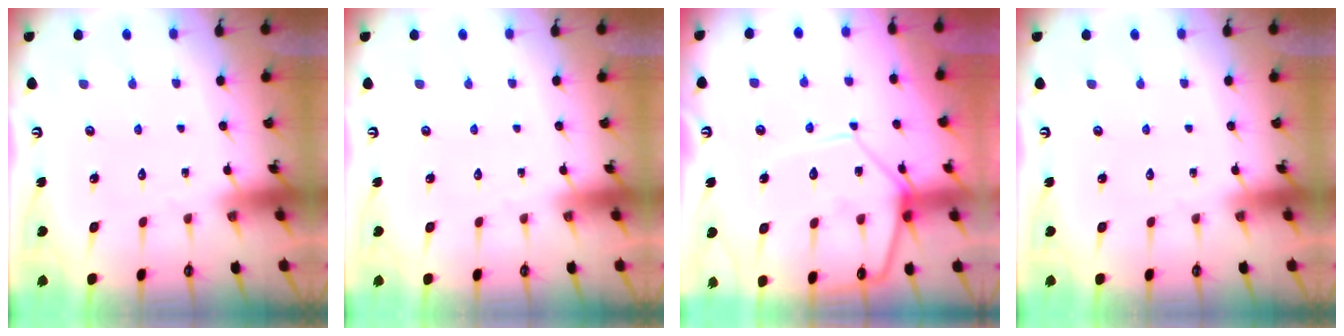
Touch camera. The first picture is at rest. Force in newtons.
{"total": 0.0}
{"total": 13.0, "press": 13.0, "slide": 0.9}
{"total": 0.0}